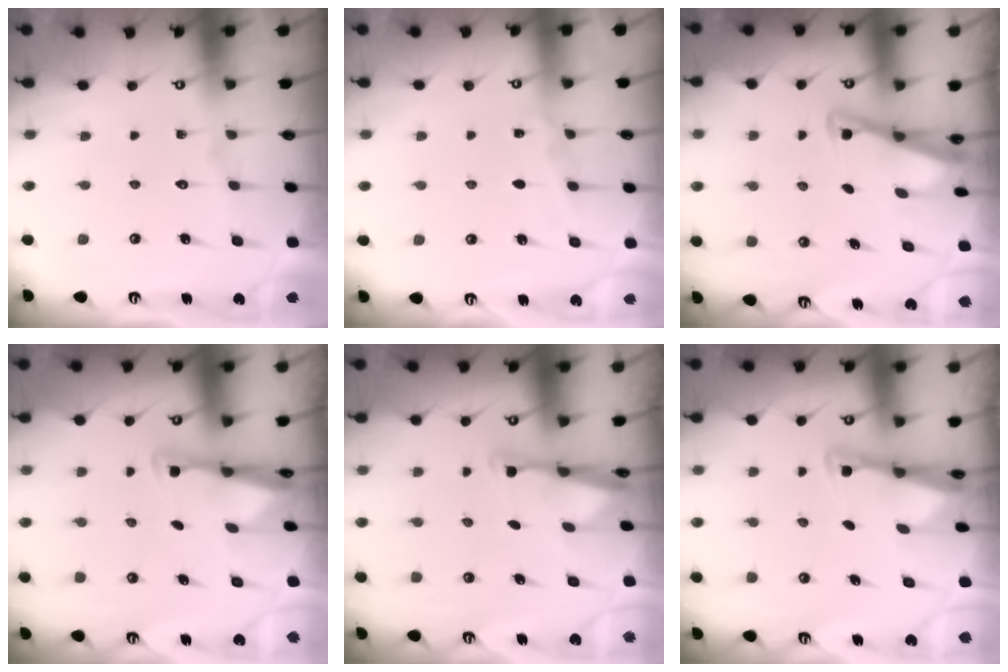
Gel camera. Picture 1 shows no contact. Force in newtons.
{"total": 3.1, "press": 3.1, "slide": 0.4}
{"total": 2.8, "press": 2.8, "slide": 0.3}
{"total": 2.6, "press": 2.6, "slide": 0.4}
{"total": 2.9, "press": 2.9, "slide": 0.5}
{"total": 2.5, "press": 2.5, "slide": 0.2}